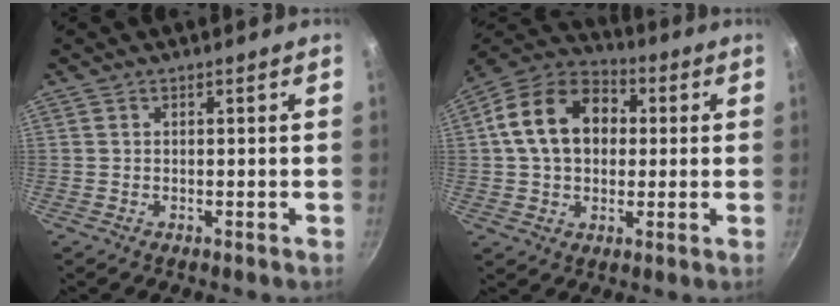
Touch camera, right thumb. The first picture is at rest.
{"total": 16.5, "force": [2.4, 12.2, 10.8], "torque": [-0.162, 0.030, 0.026]}